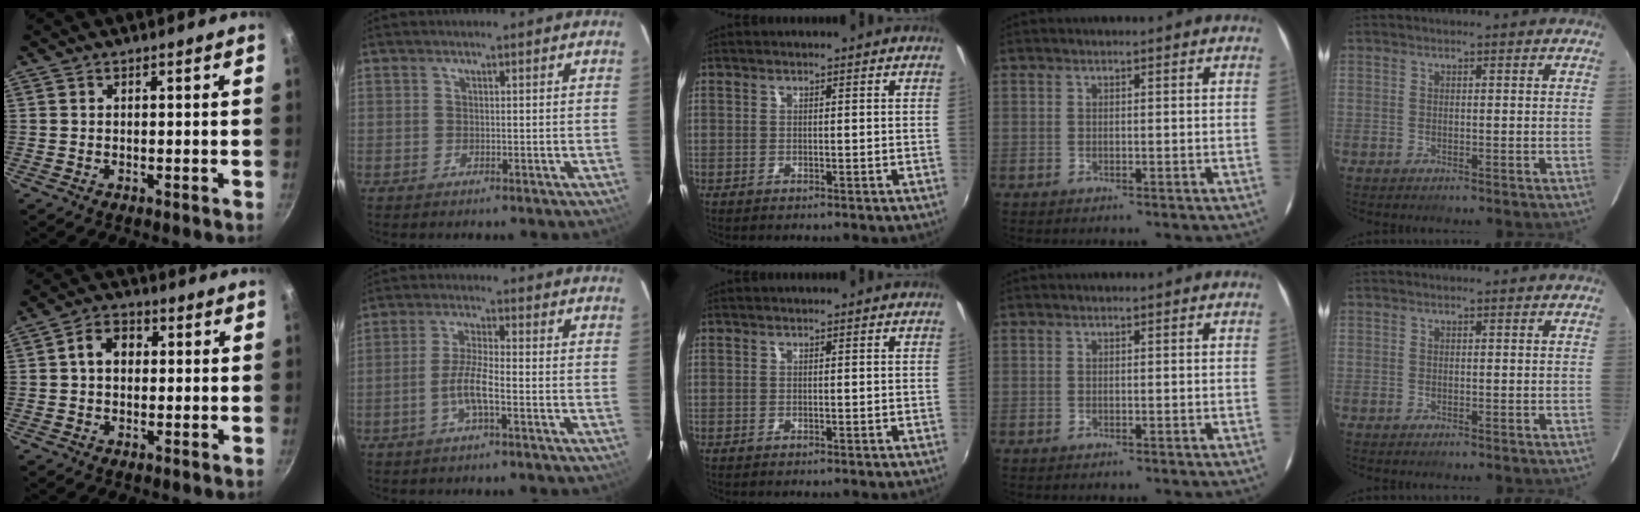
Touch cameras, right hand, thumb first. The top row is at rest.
{"thumb": {"total": 5.9, "force": [0.8, 4.5, 3.8], "torque": [-0.041, 0.015, 0.003]}, "index": {"total": 5.4, "force": [-2.2, 0.5, 4.9], "torque": [-0.103, 0.002, -0.044]}}